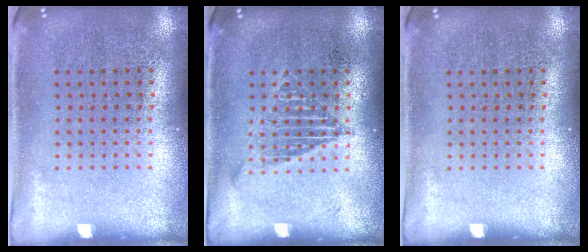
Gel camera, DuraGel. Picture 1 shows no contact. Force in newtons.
{"total": 1.7, "press": 1.7, "slide": 0.2}
{"total": 0.0}